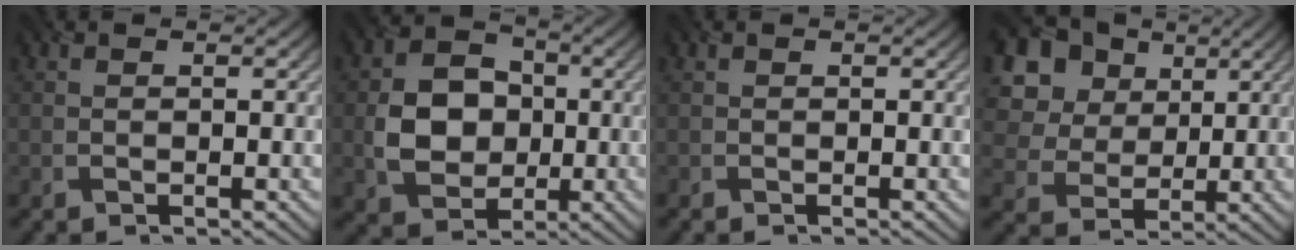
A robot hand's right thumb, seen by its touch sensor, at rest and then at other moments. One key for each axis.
{"total": 8.3, "fx": -0.5, "fy": 6.7, "fz": 4.8, "tx": -0.101, "ty": 0.001, "tz": -0.017}
{"total": 0.0}
{"total": 14.9, "fx": 6.9, "fy": 11.4, "fz": 6.7, "tx": -0.216, "ty": 0.026, "tz": 0.162}